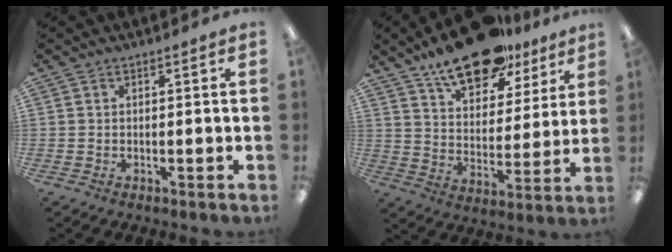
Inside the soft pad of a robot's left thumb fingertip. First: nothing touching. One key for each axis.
{"total": 18.0, "fx": 13.4, "fy": 7.8, "fz": 9.1, "tx": -0.139, "ty": -0.076, "tz": 0.232}